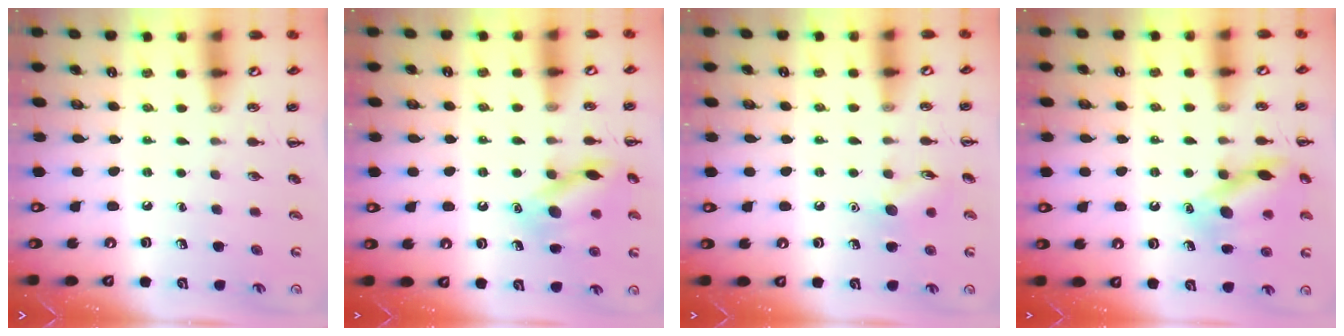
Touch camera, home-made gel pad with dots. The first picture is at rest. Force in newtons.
{"total": 13.1, "press": 13.1, "slide": 0.9}
{"total": 7.4, "press": 7.3, "slide": 1.2}
{"total": 13.2, "press": 13.2, "slide": 1.0}